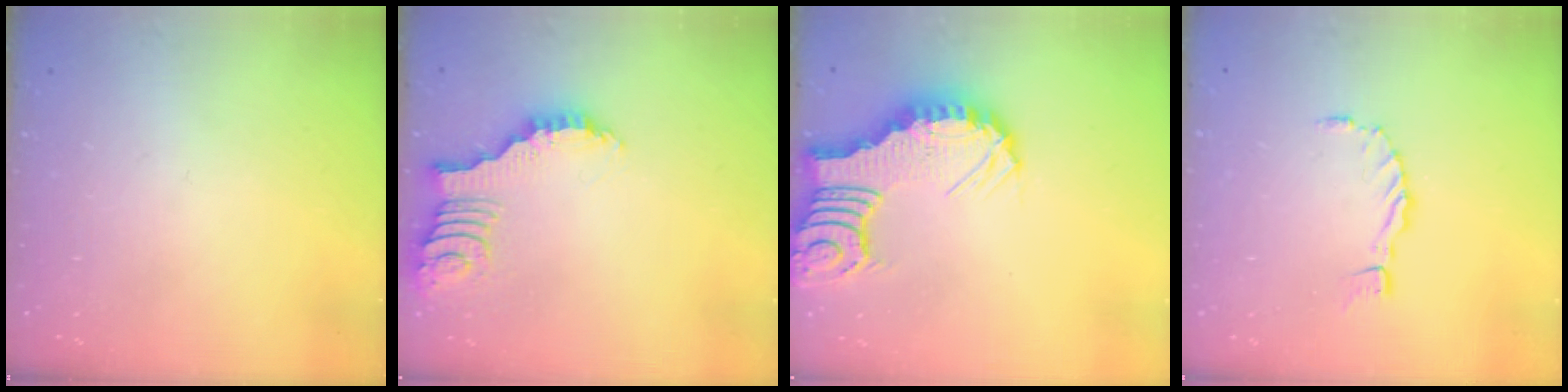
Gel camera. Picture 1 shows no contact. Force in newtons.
{"total": 2.4, "press": 2.4, "slide": 0.4}
{"total": 5.7, "press": 5.6, "slide": 0.6}
{"total": 0.0}